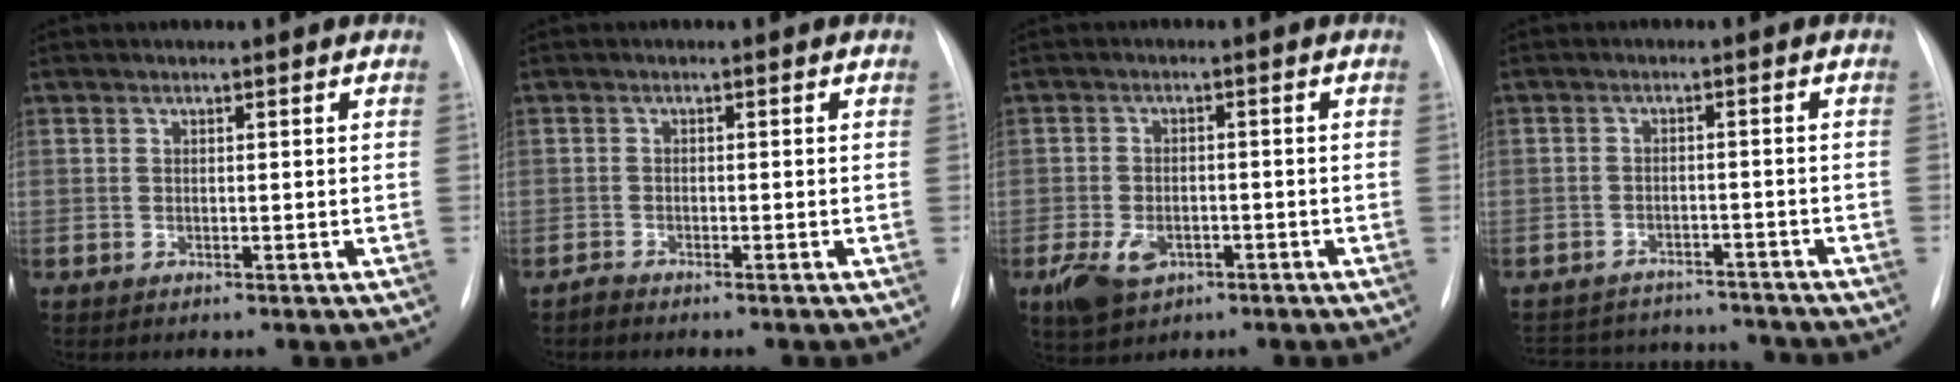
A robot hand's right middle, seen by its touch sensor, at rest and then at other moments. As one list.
[{"total": 1.1, "force": [-1.1, -0.2, 0.2], "torque": [-0.004, -0.002, -0.020]}, {"total": 6.4, "force": [-2.9, 4.1, 3.9], "torque": [-0.076, -0.004, -0.040]}, {"total": 14.3, "force": [-12.9, 5.2, 3.1], "torque": [-0.067, 0.017, -0.165]}]